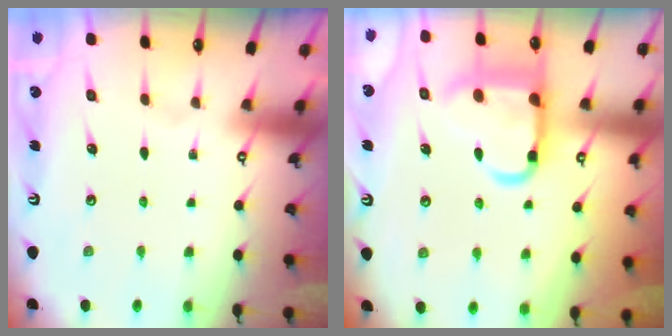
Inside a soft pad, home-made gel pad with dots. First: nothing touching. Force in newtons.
{"total": 13.9, "press": 13.8, "slide": 1.7}